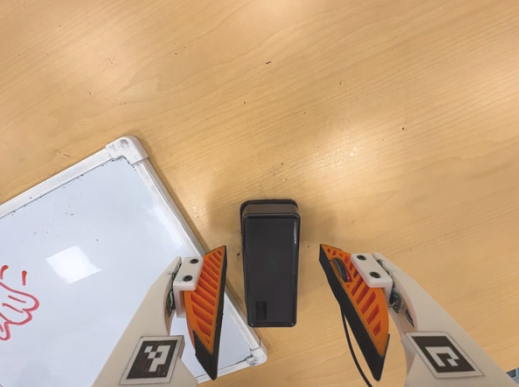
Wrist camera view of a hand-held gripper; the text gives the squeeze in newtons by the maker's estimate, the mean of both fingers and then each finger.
{"total": 0.0}